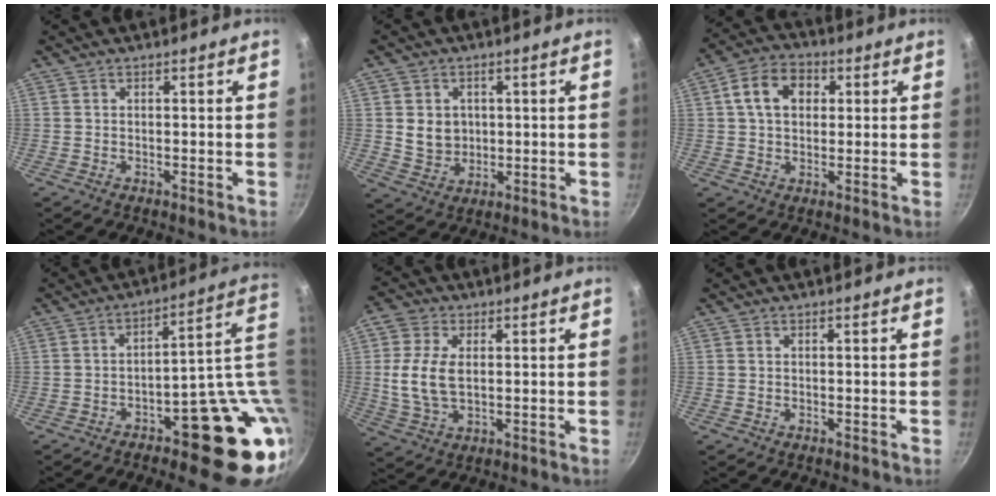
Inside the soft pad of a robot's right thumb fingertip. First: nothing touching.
{"total": 6.6, "force": [0.8, 5.8, 3.2], "torque": [-0.036, -0.005, 0.023]}
{"total": 9.5, "force": [2.3, 7.0, 6.1], "torque": [-0.082, 0.013, 0.026]}
{"total": 17.3, "force": [-0.8, 7.4, 15.6], "torque": [-0.147, 0.017, 0.001]}
{"total": 9.9, "force": [1.1, 6.3, 7.6], "torque": [-0.147, -0.003, 0.018]}
{"total": 0.0}